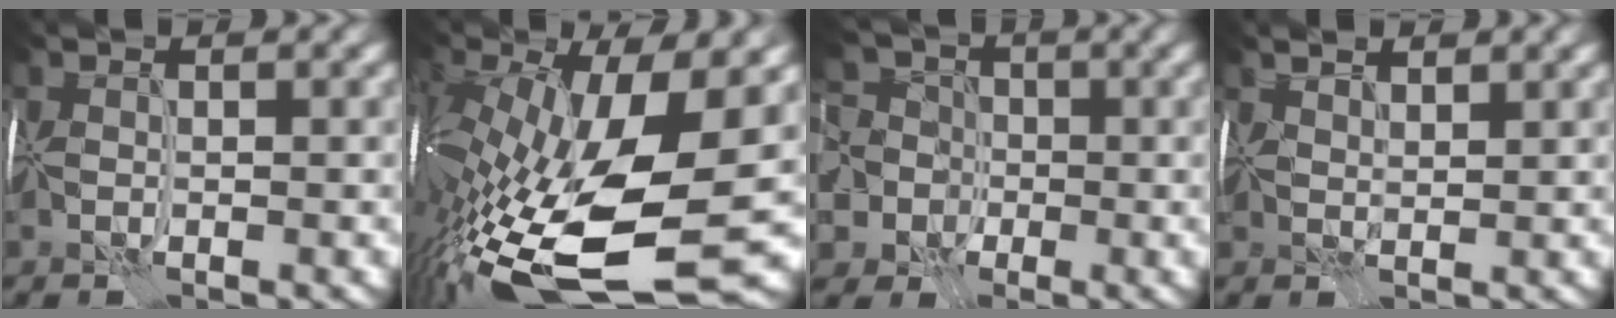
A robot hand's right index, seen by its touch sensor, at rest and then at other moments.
{"total": 17.3, "force": [-5.3, 6.4, 15.2], "torque": [-0.306, -0.042, -0.091]}
{"total": 10.9, "force": [-3.5, 9.3, 4.3], "torque": [-0.093, -0.011, -0.096]}
{"total": 1.7, "force": [1.5, 0.4, 0.6], "torque": [-0.016, 0.005, 0.025]}